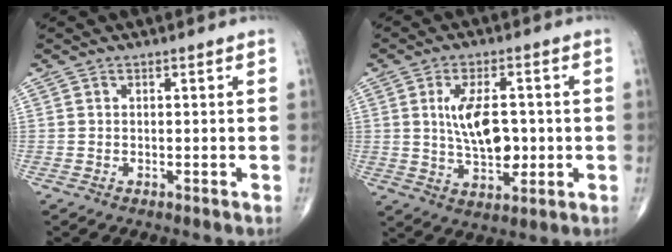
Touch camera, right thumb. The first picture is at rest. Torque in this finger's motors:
{"motor_torque": [2.53, 2.48, 0.50, -0.58, 0.15]}